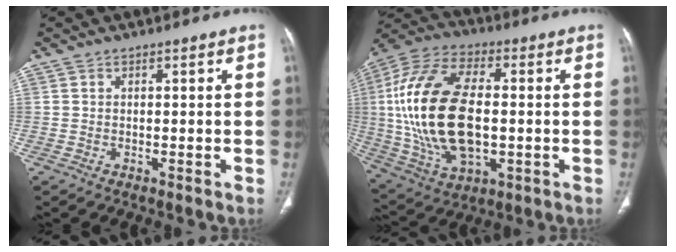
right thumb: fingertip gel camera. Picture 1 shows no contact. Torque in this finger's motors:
{"motor_torque": [-0.51, 2.90, 2.76, 0.01, 0.40]}